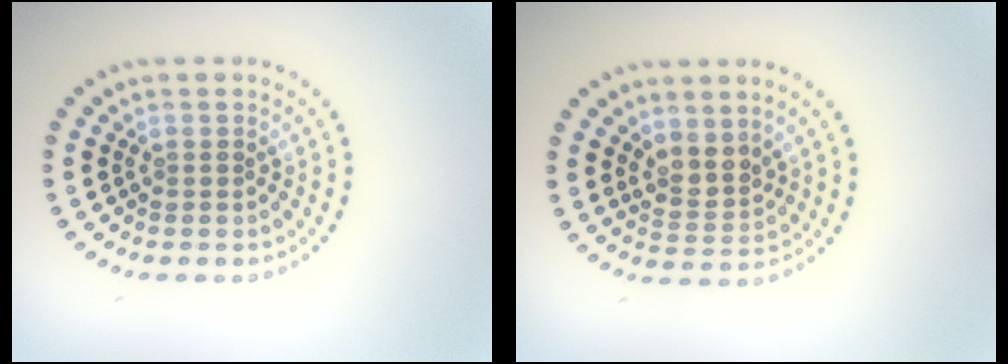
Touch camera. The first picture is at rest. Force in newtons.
{"total": 2.3, "press": 1.8, "slide": 1.4}